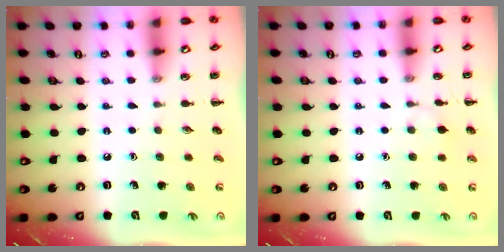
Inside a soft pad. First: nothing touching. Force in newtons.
{"total": 5.4, "press": 5.1, "slide": 1.6}